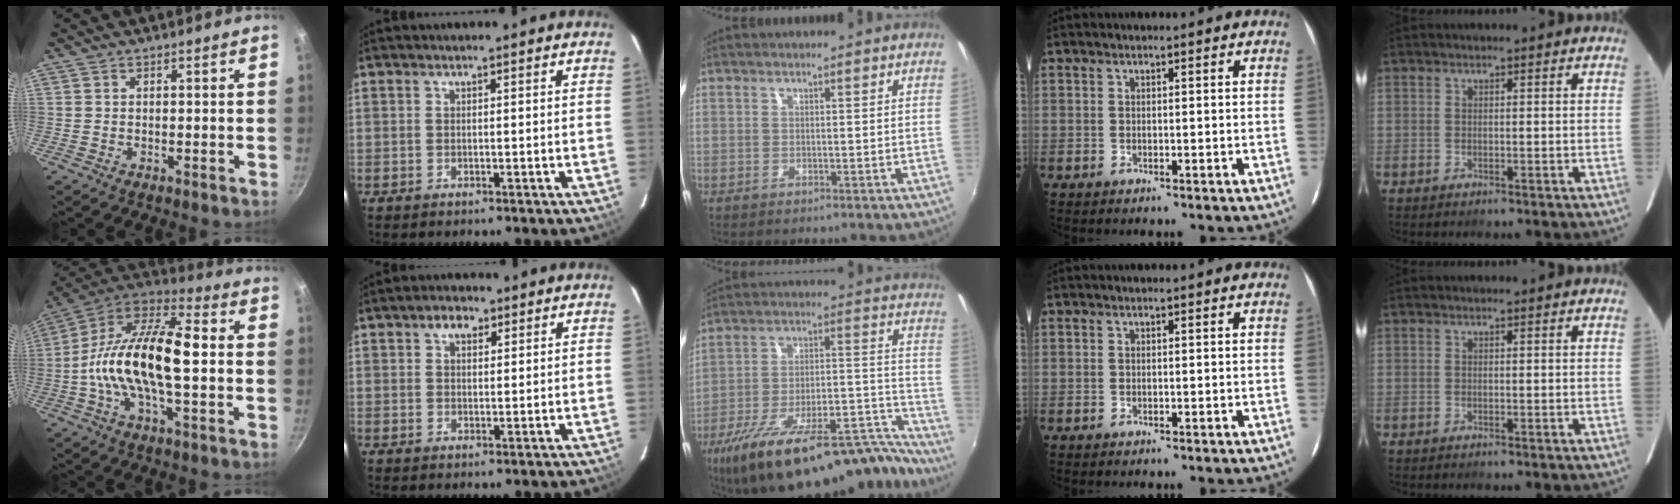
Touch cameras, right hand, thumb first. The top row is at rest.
{"thumb": {"total": 20.1, "force": [-1.1, 8.4, 18.2], "torque": [-0.327, 0.035, -0.043]}, "index": {"total": 3.3, "force": [1.7, 2.2, 1.8], "torque": [-0.025, 0.011, 0.029]}, "middle": {"total": 31.6, "force": [-24.3, 9.2, 17.9], "torque": [-0.254, -0.005, -0.347]}}